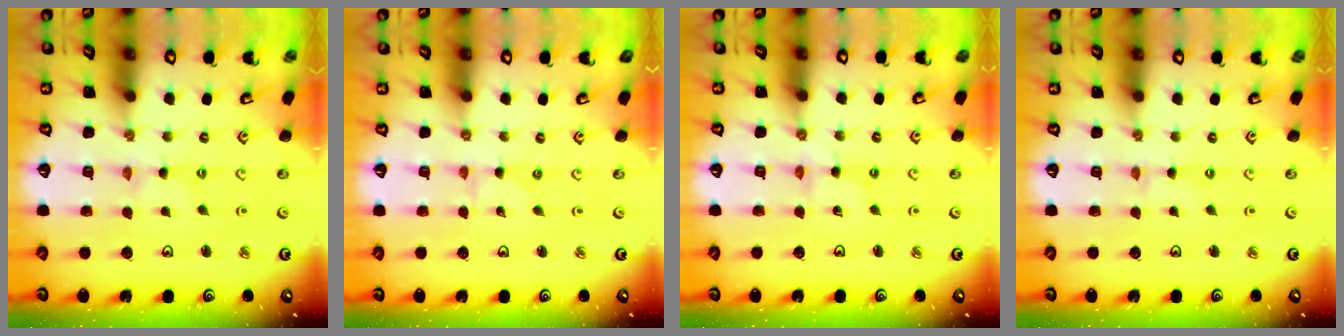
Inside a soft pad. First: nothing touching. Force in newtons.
{"total": 0.0}
{"total": 2.0, "press": 1.9, "slide": 0.3}
{"total": 1.3, "press": 1.3, "slide": 0.3}